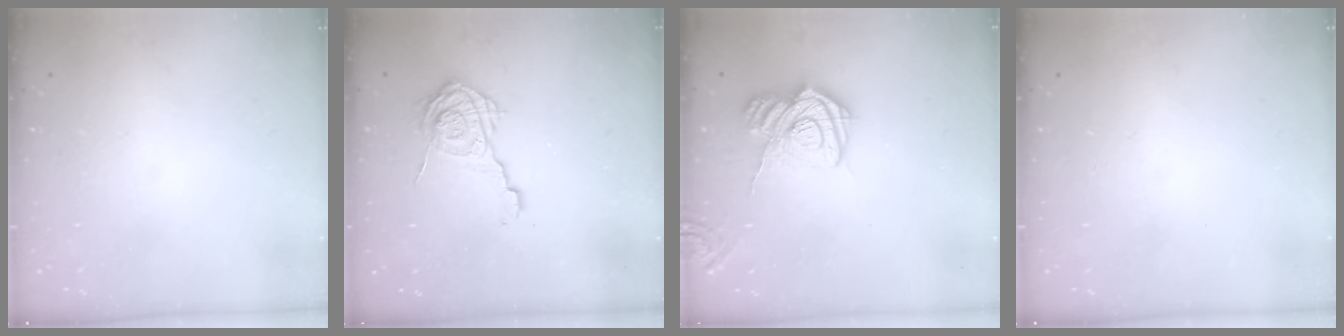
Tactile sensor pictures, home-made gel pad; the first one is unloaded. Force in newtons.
{"total": 12.2, "press": 12.2, "slide": 0.6}
{"total": 14.7, "press": 14.6, "slide": 1.5}
{"total": 0.0}